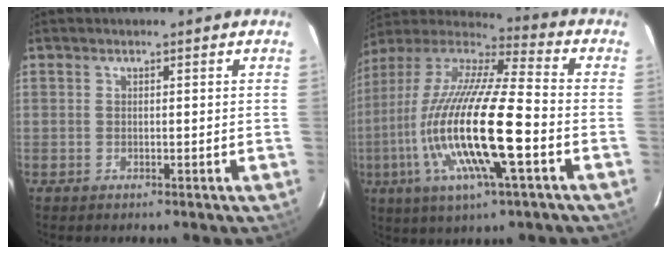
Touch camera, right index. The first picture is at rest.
{"total": 22.9, "force": [-5.9, 4.1, 21.8], "torque": [-0.418, -0.030, -0.119]}